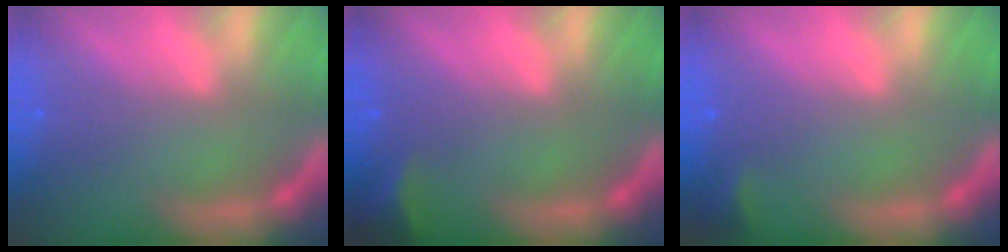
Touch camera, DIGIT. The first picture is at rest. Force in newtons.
{"total": 2.9}
{"total": 1.4}